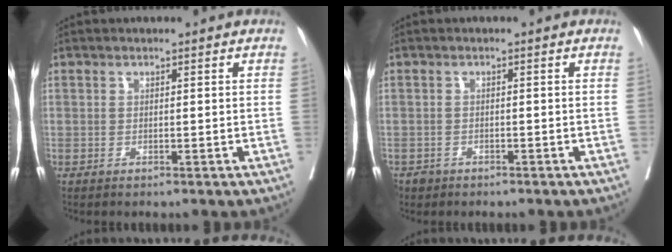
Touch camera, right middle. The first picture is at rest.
{"total": 2.4, "force": [-1.7, 1.7, 0.1], "torque": [-0.004, 0.004, -0.031]}